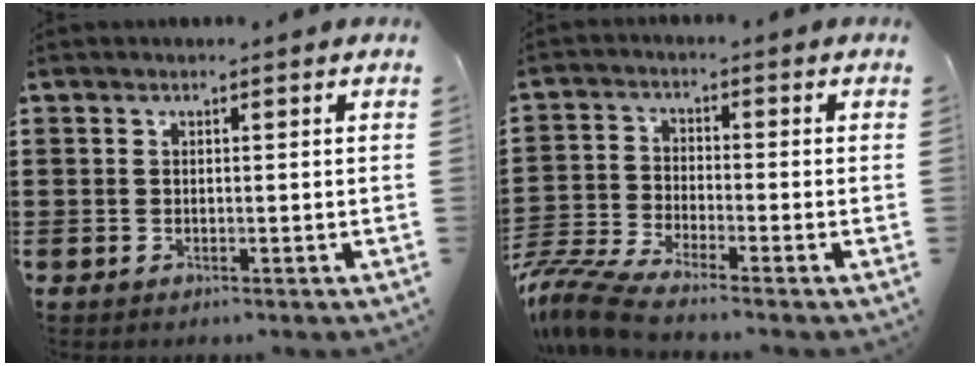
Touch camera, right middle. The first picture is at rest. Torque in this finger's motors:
{"motor_torque": [1.40, -0.73, 0.22, 0.06]}